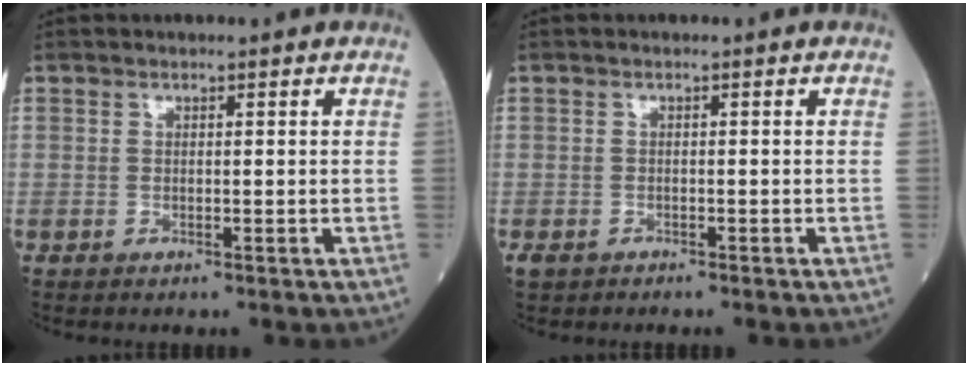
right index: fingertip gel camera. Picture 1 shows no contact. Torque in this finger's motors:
{"motor_torque": [0.20, -0.04, 0.11, 0.02]}